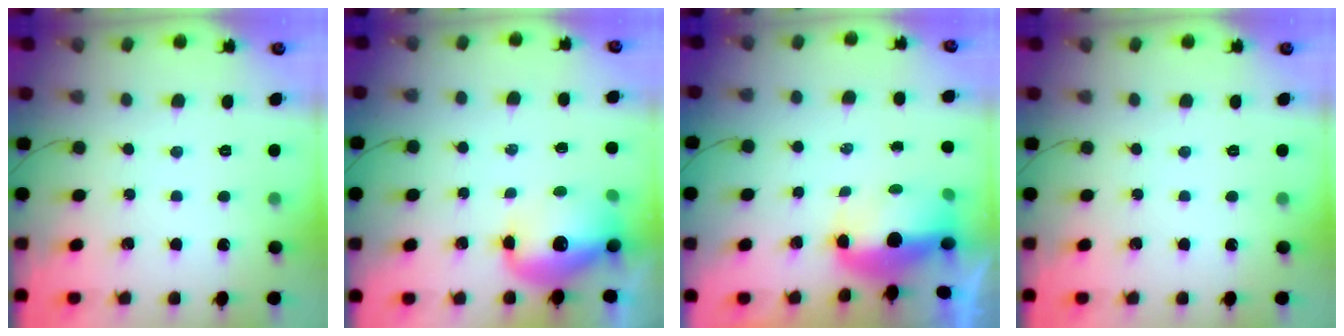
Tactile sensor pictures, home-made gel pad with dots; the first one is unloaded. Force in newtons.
{"total": 12.6, "press": 12.3, "slide": 2.5}
{"total": 8.0, "press": 7.1, "slide": 3.7}
{"total": 0.0}